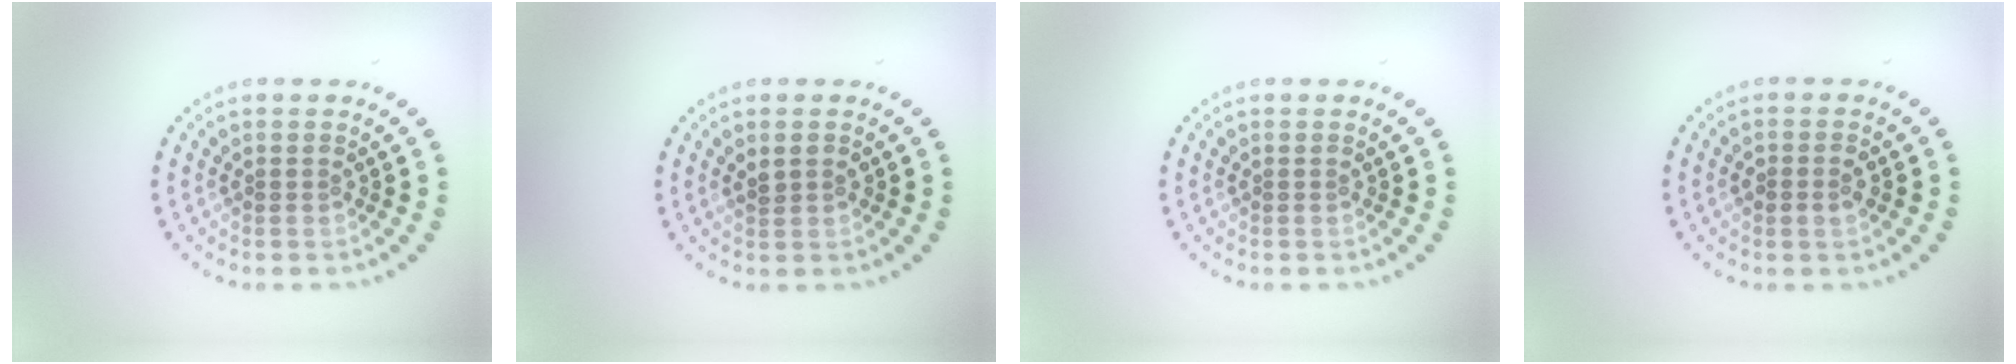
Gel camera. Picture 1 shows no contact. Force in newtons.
{"total": 1.1, "press": 1.1, "slide": 0.3}
{"total": 0.0}
{"total": 1.5, "press": 1.5, "slide": 0.2}